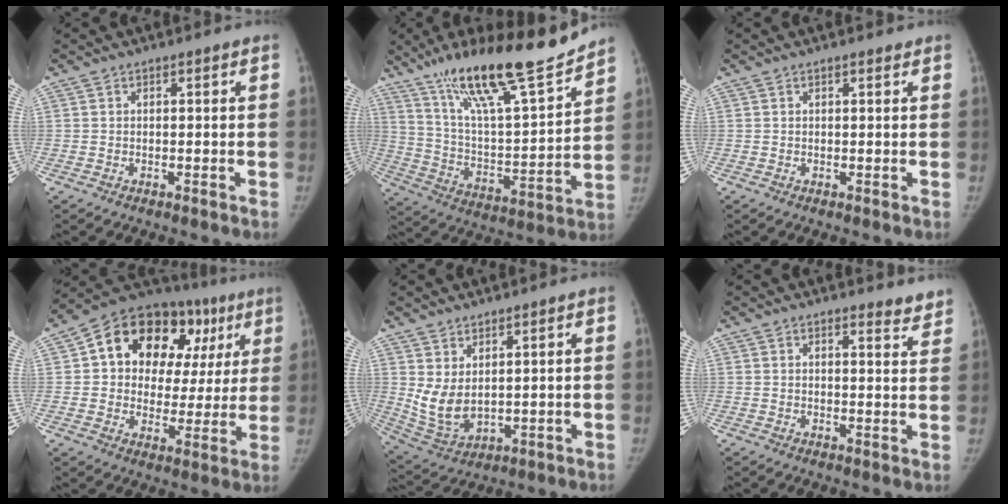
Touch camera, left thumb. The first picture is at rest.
{"total": 24.1, "force": [18.1, 4.1, 15.3], "torque": [-0.233, -0.082, 0.313]}
{"total": 1.0, "force": [0.8, 0.3, 0.6], "torque": [-0.010, -0.003, 0.011]}
{"total": 22.7, "force": [8.0, 15.4, 14.6], "torque": [-0.149, 0.035, 0.117]}
{"total": 7.8, "force": [2.5, 4.3, 6.0], "torque": [-0.108, -0.024, 0.068]}
{"total": 4.1, "force": [3.8, 1.1, 1.2], "torque": [0.005, -0.027, 0.035]}